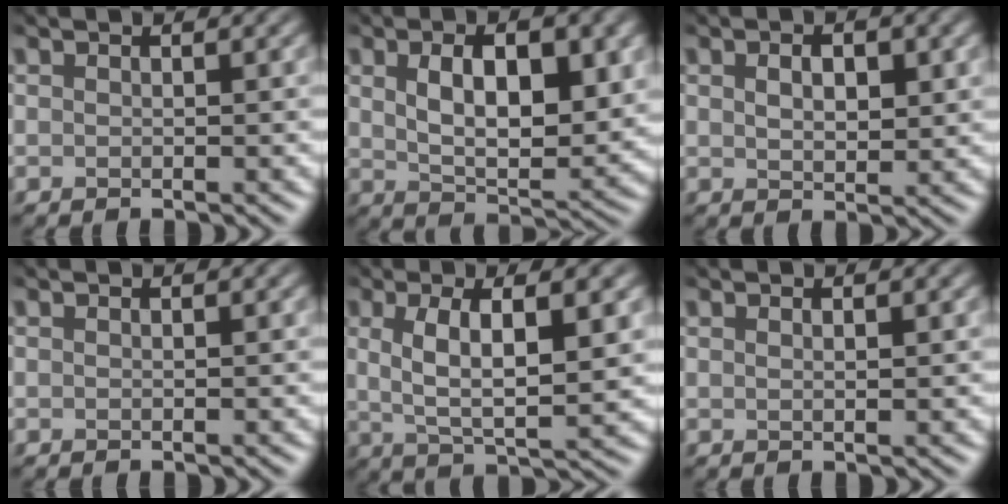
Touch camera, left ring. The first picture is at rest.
{"total": 7.2, "force": [0.4, 3.4, 6.3], "torque": [-0.117, -0.013, 0.021]}
{"total": 2.7, "force": [-0.3, 1.3, 2.3], "torque": [-0.054, -0.010, 0.010]}
{"total": 0.0}
{"total": 6.2, "force": [0.2, 1.9, 5.9], "torque": [-0.119, -0.014, 0.014]}
{"total": 0.8, "force": [0.3, 0.3, 0.7], "torque": [-0.005, 0.004, 0.001]}